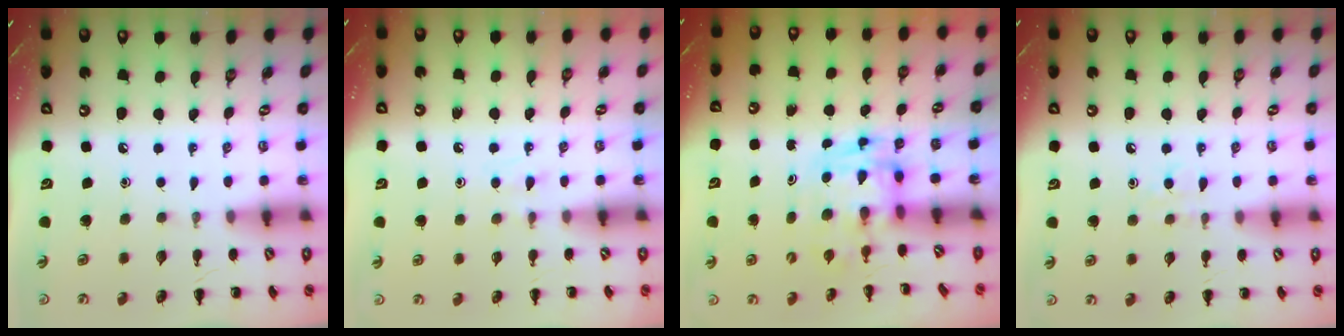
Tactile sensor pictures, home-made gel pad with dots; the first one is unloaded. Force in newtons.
{"total": 3.0, "press": 2.7, "slide": 1.4}
{"total": 3.3, "press": 3.3, "slide": 0.6}
{"total": 4.2, "press": 4.0, "slide": 1.3}